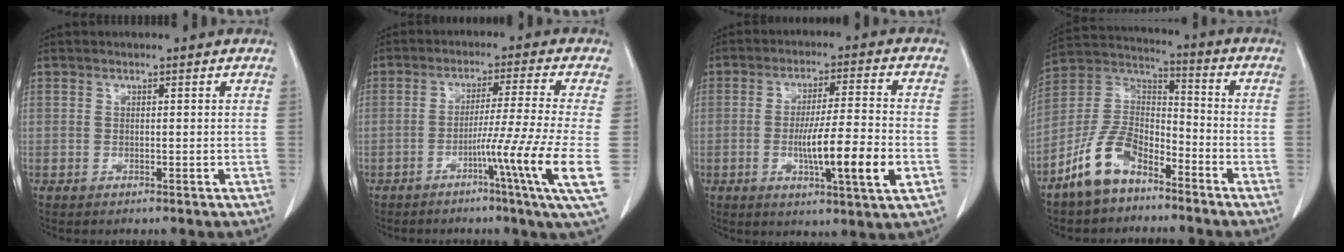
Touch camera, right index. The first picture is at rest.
{"total": 11.7, "force": [-3.4, -2.8, 10.9], "torque": [-0.170, -0.026, -0.061]}
{"total": 11.8, "force": [-2.9, 0.2, 11.4], "torque": [-0.190, -0.012, -0.052]}
{"total": 11.1, "force": [-7.5, 5.2, 6.3], "torque": [-0.141, 0.016, -0.150]}